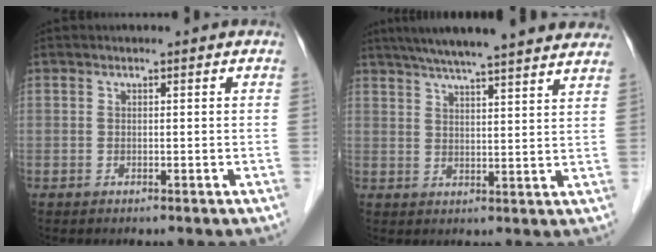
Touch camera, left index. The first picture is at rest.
{"total": 21.6, "force": [18.7, 1.5, 10.7], "torque": [-0.168, 0.025, 0.243]}